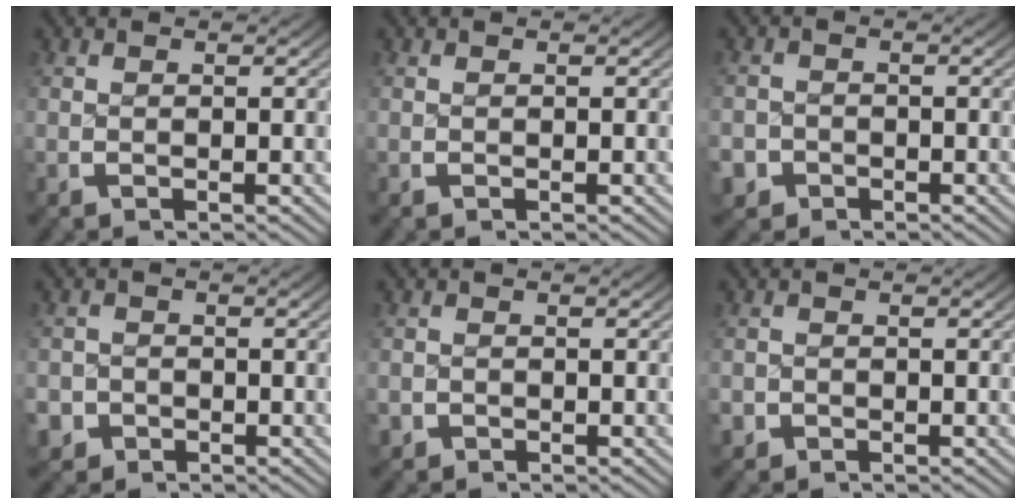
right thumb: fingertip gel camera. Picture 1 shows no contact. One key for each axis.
{"total": 0.0}
{"total": 4.0, "fx": -2.6, "fy": 3.0, "fz": 0.4, "tx": -0.013, "ty": -0.022, "tz": -0.043}
{"total": 4.4, "fx": -2.6, "fy": 3.5, "fz": 0.6, "tx": -0.019, "ty": -0.026, "tz": -0.042}
{"total": 1.8, "fx": -1.2, "fy": 1.4, "fz": 0.0, "tx": -0.006, "ty": -0.014, "tz": -0.019}
{"total": 2.2, "fx": -1.3, "fy": 1.7, "fz": 0.1, "tx": -0.010, "ty": -0.015, "tz": -0.022}